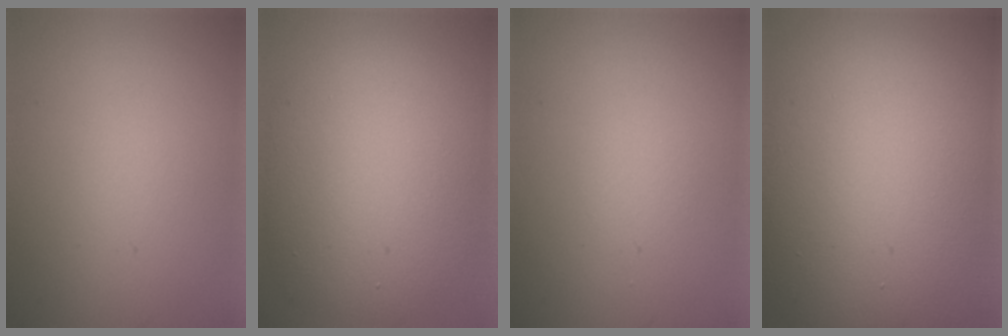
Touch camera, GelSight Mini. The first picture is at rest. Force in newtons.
{"total": 11.0, "press": 11.0, "slide": 0.4}
{"total": 0.7, "press": 0.7, "slide": 0.0}
{"total": 19.4, "press": 19.4, "slide": 0.6}